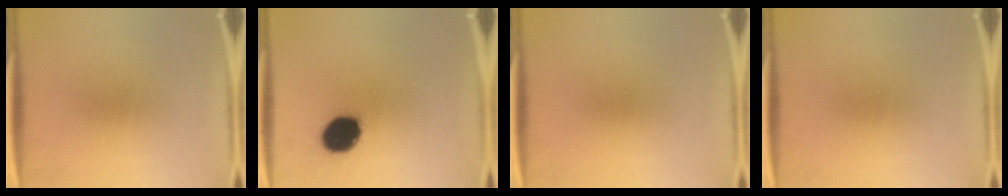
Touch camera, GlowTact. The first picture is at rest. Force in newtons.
{"total": 14.0}
{"total": 0.0}
{"total": 0.0}